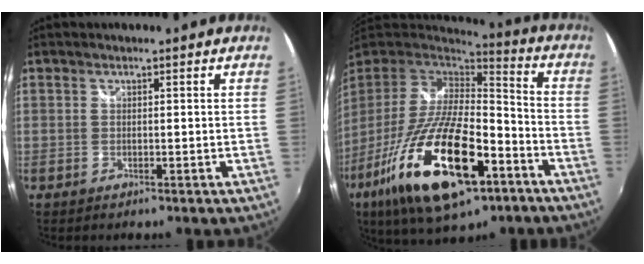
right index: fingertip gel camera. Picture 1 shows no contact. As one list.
[{"total": 28.6, "force": [-14.2, 10.7, 22.4], "torque": [-0.431, -0.053, -0.240]}]